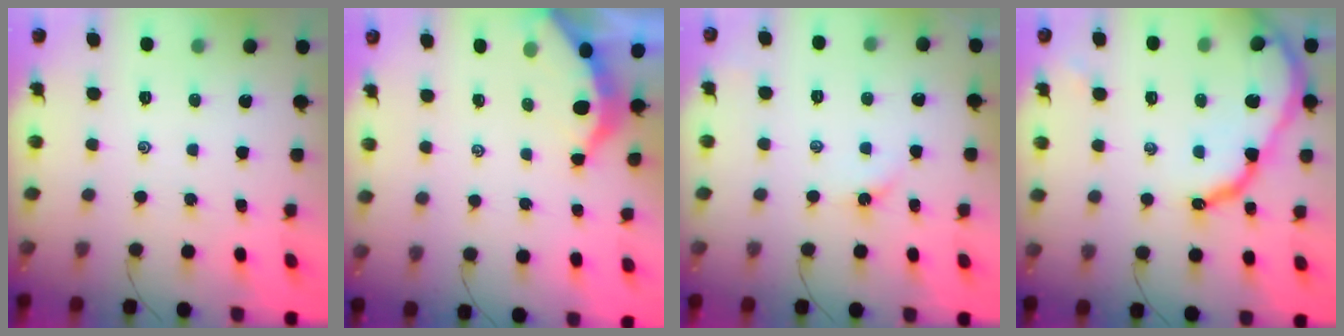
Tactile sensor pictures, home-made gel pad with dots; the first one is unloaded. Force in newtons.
{"total": 3.7, "press": 3.6, "slide": 0.4}
{"total": 2.7, "press": 2.6, "slide": 0.5}
{"total": 14.2, "press": 14.2, "slide": 1.6}